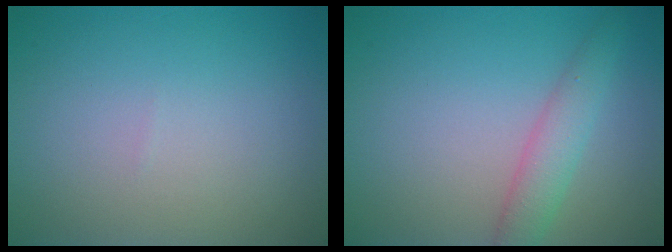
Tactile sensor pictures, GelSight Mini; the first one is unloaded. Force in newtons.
{"total": 2.8, "press": 2.8, "slide": 0.1}